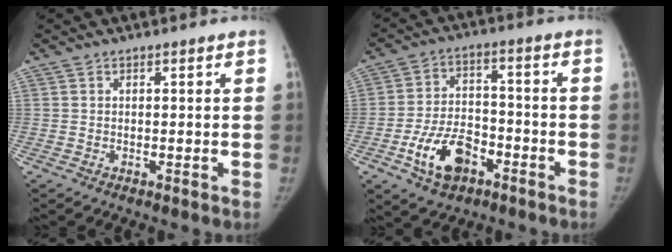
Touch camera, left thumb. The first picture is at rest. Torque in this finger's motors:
{"motor_torque": [-0.84, 1.89, 1.24, 0.49, 0.09]}